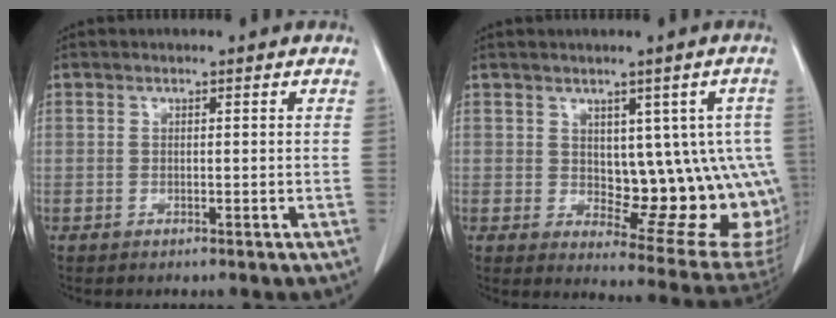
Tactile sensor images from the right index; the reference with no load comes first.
{"total": 14.2, "force": [0.5, 6.9, 12.4], "torque": [-0.113, 0.008, 0.026]}